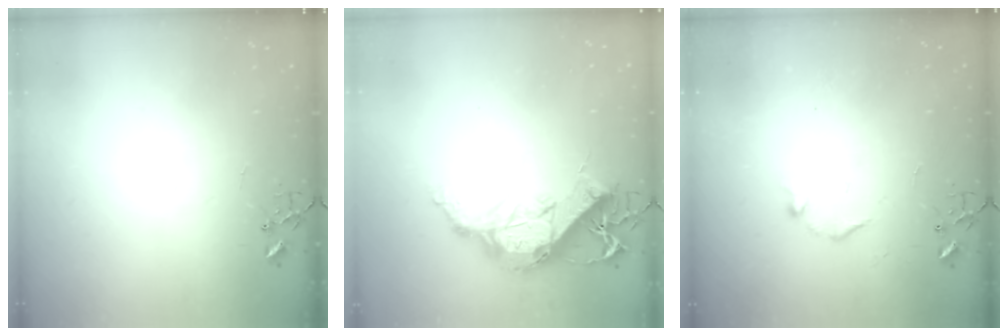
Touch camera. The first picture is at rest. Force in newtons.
{"total": 13.9, "press": 13.8, "slide": 1.4}
{"total": 7.1, "press": 7.1, "slide": 0.8}